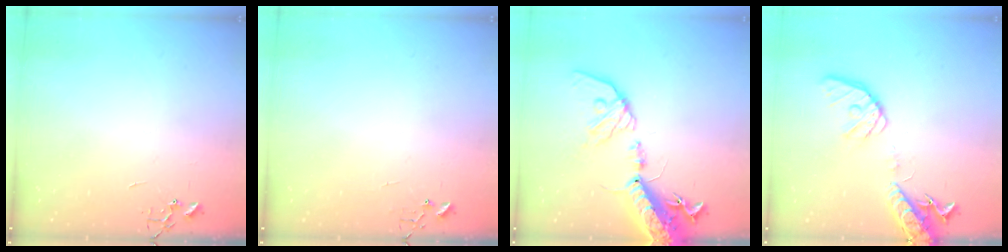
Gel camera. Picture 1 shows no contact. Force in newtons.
{"total": 4.2, "press": 4.2, "slide": 0.3}
{"total": 19.5, "press": 19.0, "slide": 4.4}
{"total": 16.0, "press": 15.8, "slide": 2.5}